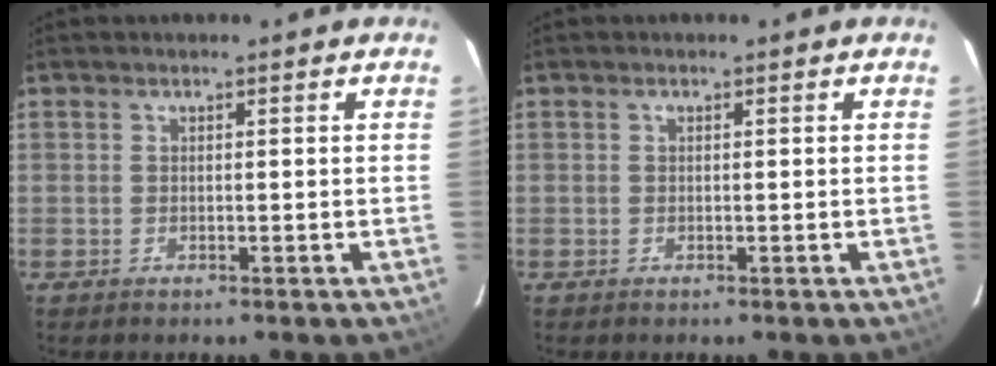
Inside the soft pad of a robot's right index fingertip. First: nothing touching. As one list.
[{"total": 0.0}]